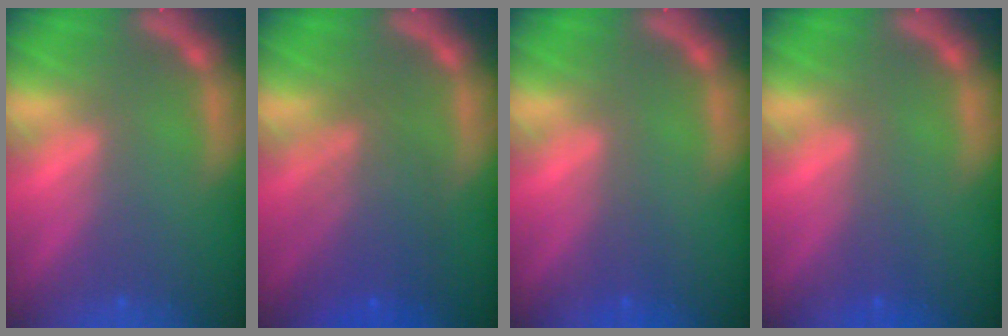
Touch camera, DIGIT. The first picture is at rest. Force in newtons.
{"total": 6.0}
{"total": 1.0}
{"total": 1.0}